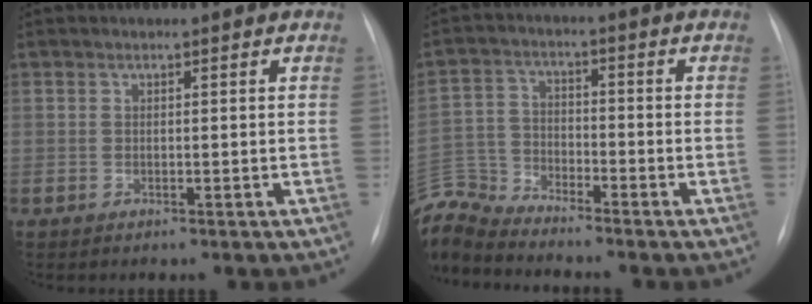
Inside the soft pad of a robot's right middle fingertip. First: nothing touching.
{"total": 8.8, "force": [-8.8, 0.0, 0.5], "torque": [-0.023, 0.011, -0.177]}